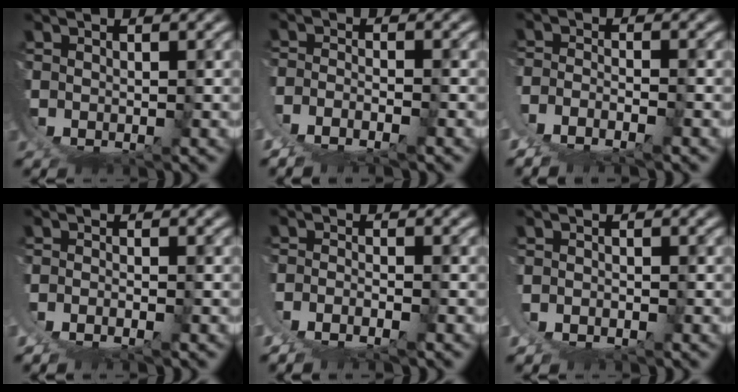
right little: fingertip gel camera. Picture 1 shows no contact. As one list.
[{"total": 5.4, "force": [-0.8, 4.4, 2.9], "torque": [-0.072, -0.018, -0.013]}, {"total": 6.3, "force": [-0.9, 5.3, 3.2], "torque": [-0.083, -0.020, -0.016]}, {"total": 1.9, "force": [-0.4, 1.2, 1.5], "torque": [-0.027, -0.003, -0.005]}, {"total": 3.8, "force": [-0.6, 3.0, 2.3], "torque": [-0.053, -0.014, -0.010]}, {"total": 1.6, "force": [0.1, 1.5, 0.7], "torque": [-0.020, 0.002, 0.000]}]